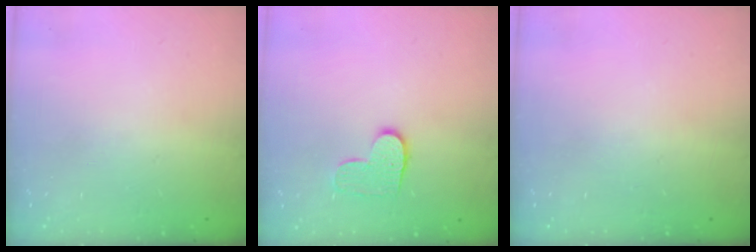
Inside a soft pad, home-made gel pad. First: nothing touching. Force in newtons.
{"total": 8.0, "press": 8.0, "slide": 0.4}
{"total": 0.0}